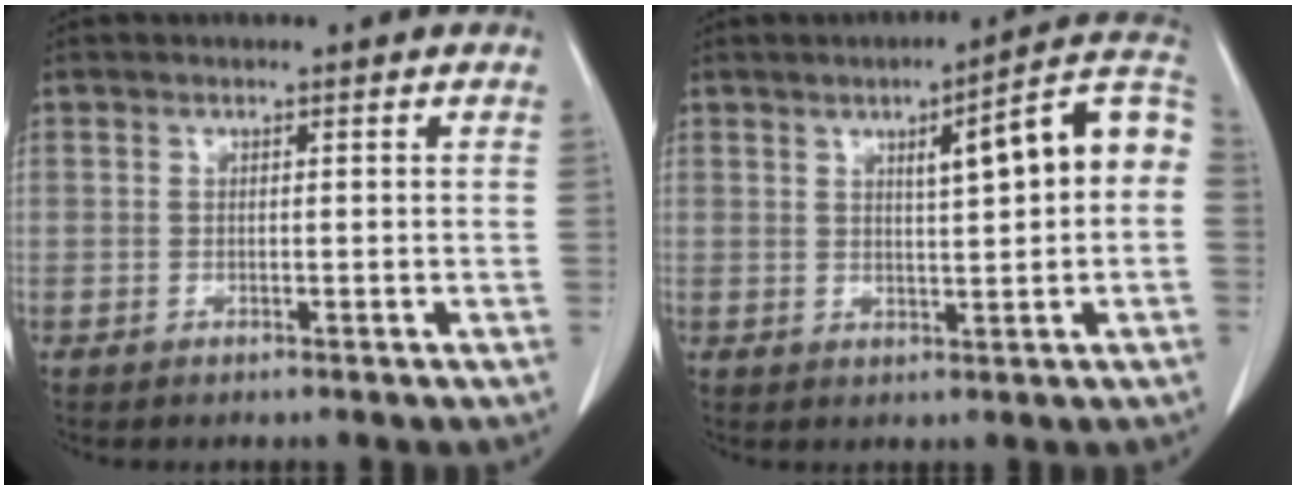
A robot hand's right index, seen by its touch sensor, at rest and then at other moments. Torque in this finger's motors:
{"motor_torque": [0.68, 0.04, 0.31, 0.05]}